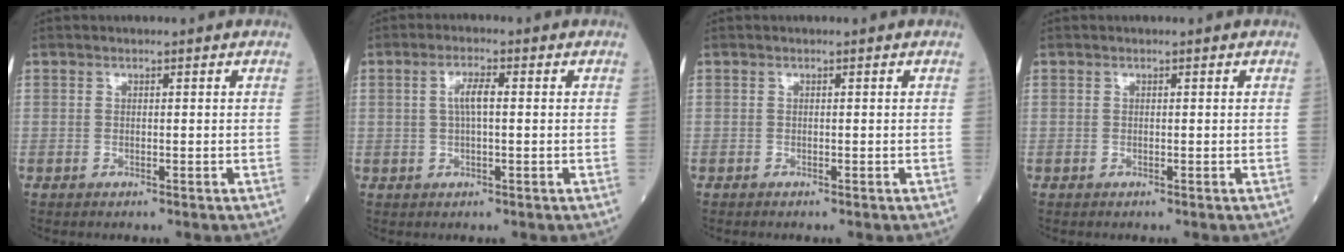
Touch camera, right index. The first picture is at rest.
{"total": 3.2, "force": [0.3, 0.6, 3.1], "torque": [-0.063, 0.009, 0.006]}
{"total": 0.0}
{"total": 0.0}